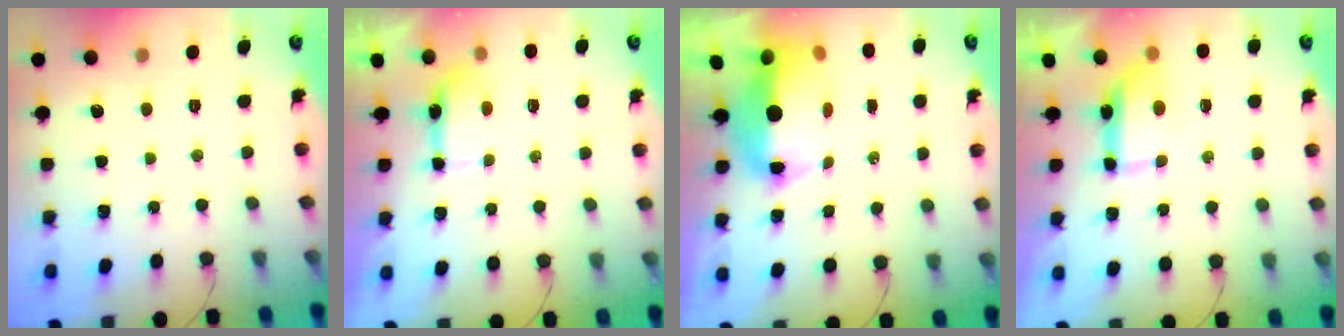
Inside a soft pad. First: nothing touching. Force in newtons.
{"total": 12.4, "press": 6.0, "slide": 10.9}
{"total": 10.2, "press": 10.1, "slide": 1.7}
{"total": 11.1, "press": 8.6, "slide": 7.1}